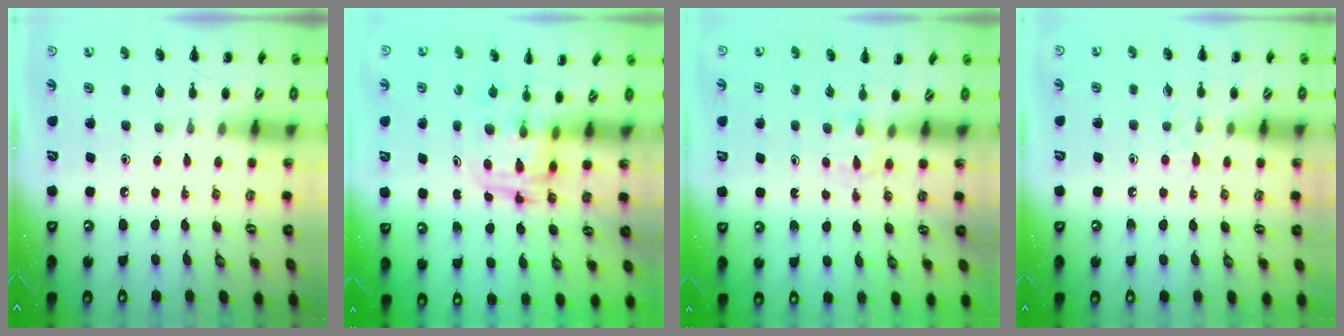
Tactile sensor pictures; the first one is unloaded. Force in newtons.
{"total": 3.1, "press": 3.1, "slide": 0.5}
{"total": 2.3, "press": 2.1, "slide": 1.0}
{"total": 4.9, "press": 4.4, "slide": 1.9}